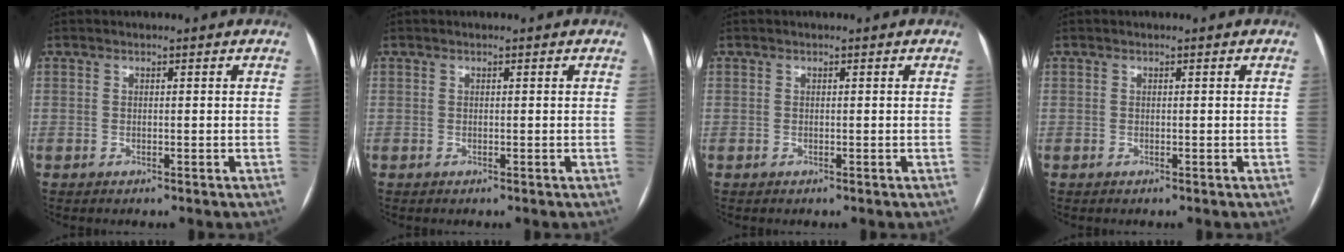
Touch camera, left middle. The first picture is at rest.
{"total": 0.0}
{"total": 0.0}
{"total": 0.0}